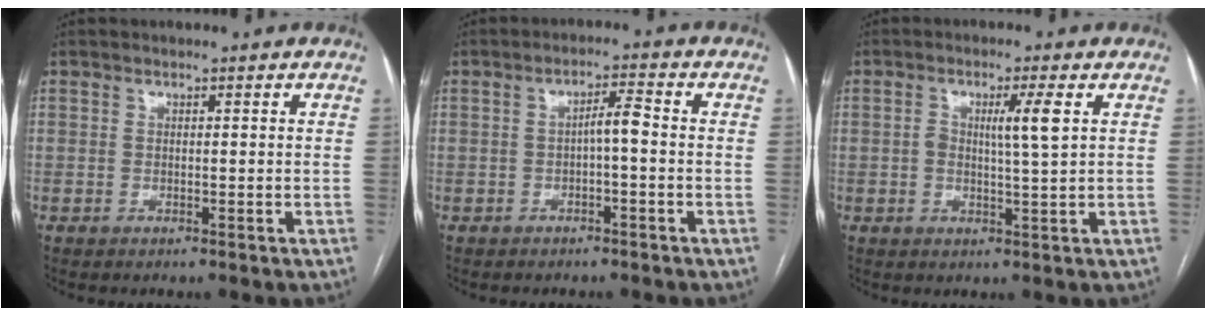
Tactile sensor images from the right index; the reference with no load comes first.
{"total": 3.1, "force": [-0.5, 0.5, 3.0], "torque": [-0.049, 0.010, -0.008]}
{"total": 4.6, "force": [1.0, -0.1, 4.5], "torque": [-0.080, -0.001, 0.016]}